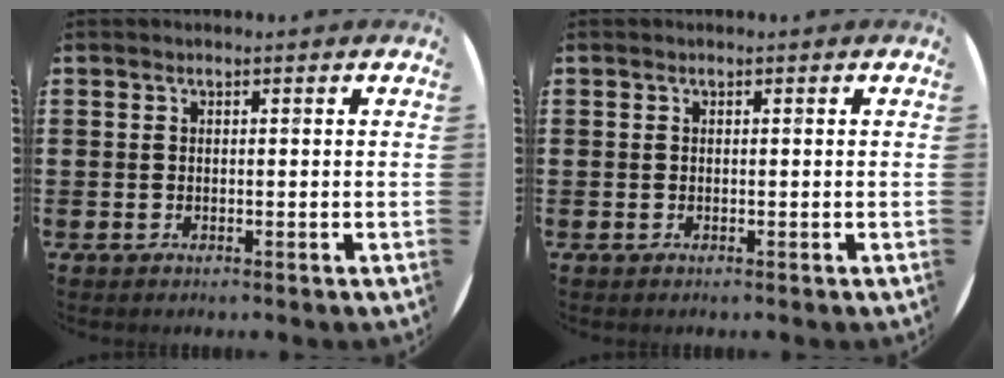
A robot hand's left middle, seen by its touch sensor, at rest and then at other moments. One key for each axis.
{"total": 0.0}